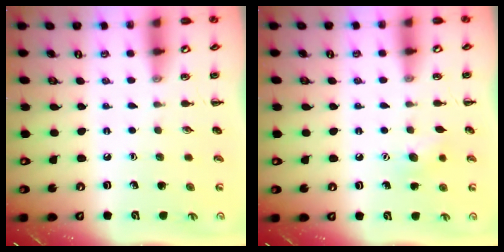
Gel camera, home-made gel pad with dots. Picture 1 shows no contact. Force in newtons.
{"total": 6.5, "press": 6.3, "slide": 1.6}